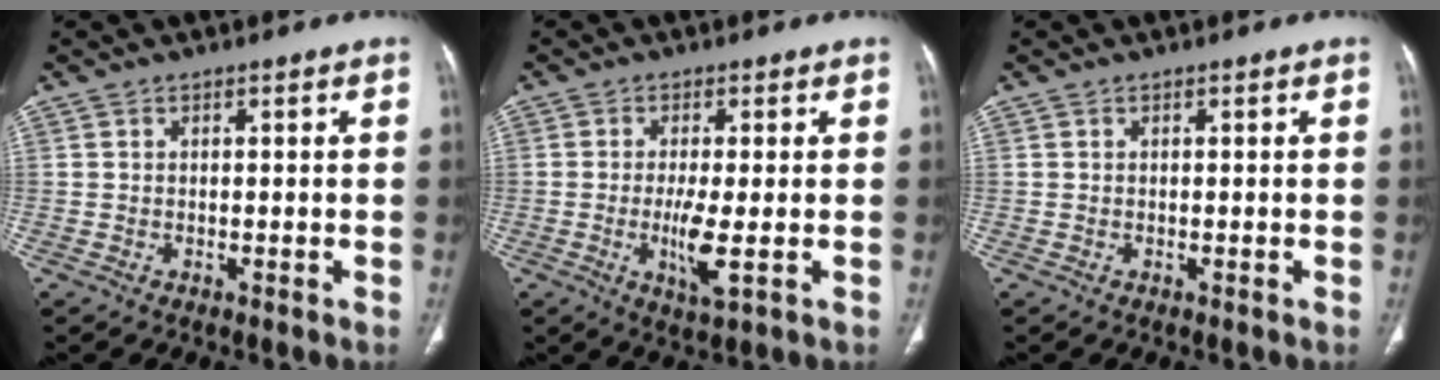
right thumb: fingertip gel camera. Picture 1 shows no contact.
{"total": 6.0, "force": [-1.0, 1.2, 5.8], "torque": [-0.119, -0.017, -0.019]}
{"total": 0.0}